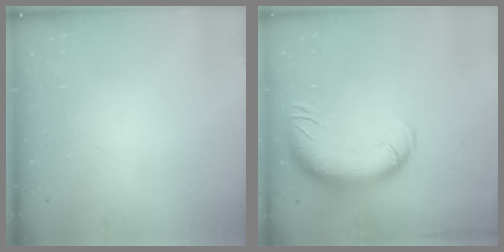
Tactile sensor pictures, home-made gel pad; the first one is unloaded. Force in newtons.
{"total": 14.6, "press": 14.2, "slide": 3.4}